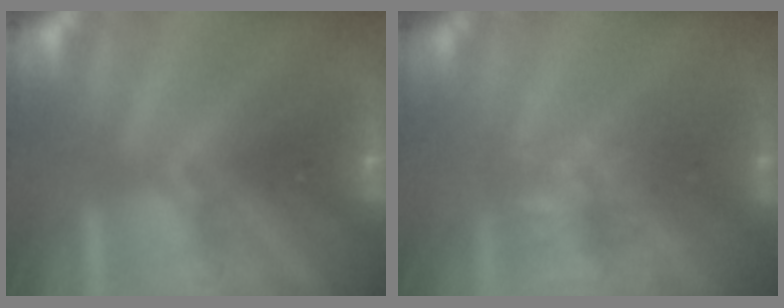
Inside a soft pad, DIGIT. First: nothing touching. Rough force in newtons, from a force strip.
{"total": 4.6}